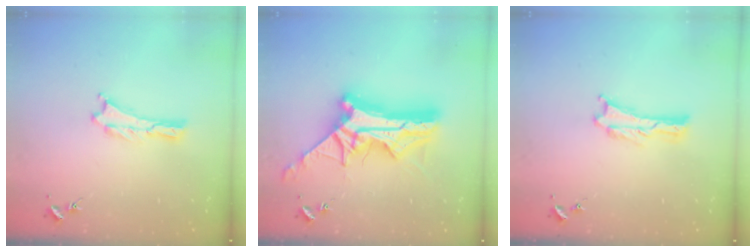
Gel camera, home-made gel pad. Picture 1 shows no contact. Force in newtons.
{"total": 14.8, "press": 14.7, "slide": 1.4}
{"total": 0.0}